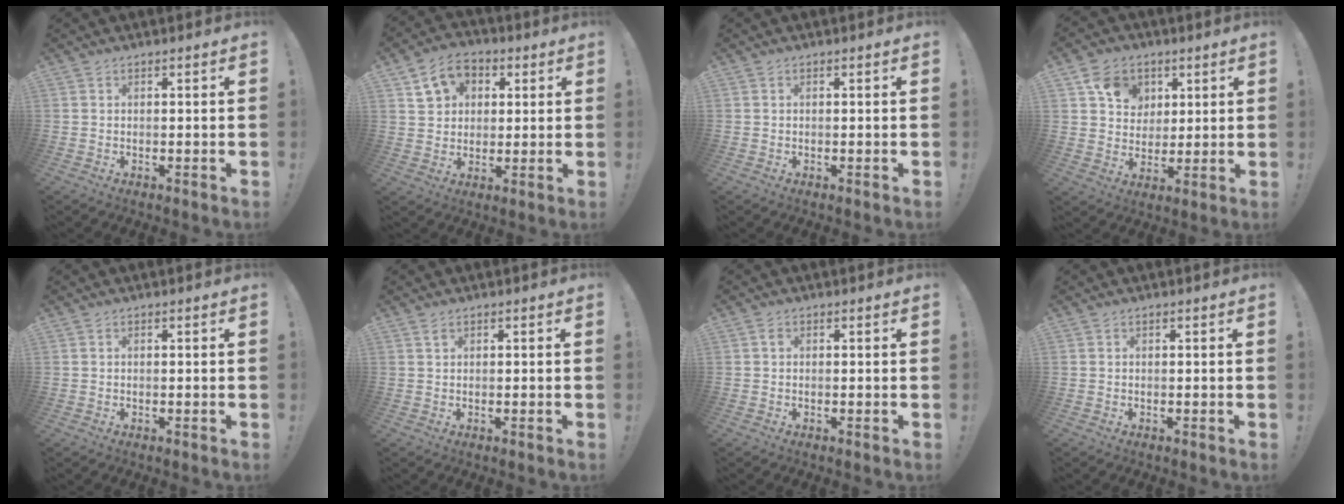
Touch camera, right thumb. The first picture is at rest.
{"total": 10.0, "force": [4.3, 8.2, 3.8], "torque": [-0.055, -0.013, 0.084]}
{"total": 0.0}
{"total": 11.0, "force": [4.9, 9.0, 3.9], "torque": [-0.057, -0.016, 0.098]}
{"total": 0.0}
{"total": 1.1, "force": [0.6, 0.5, 0.8], "torque": [-0.012, 0.000, 0.010]}
{"total": 0.9, "force": [0.3, 0.6, 0.6], "torque": [-0.005, 0.003, 0.002]}
{"total": 0.0}